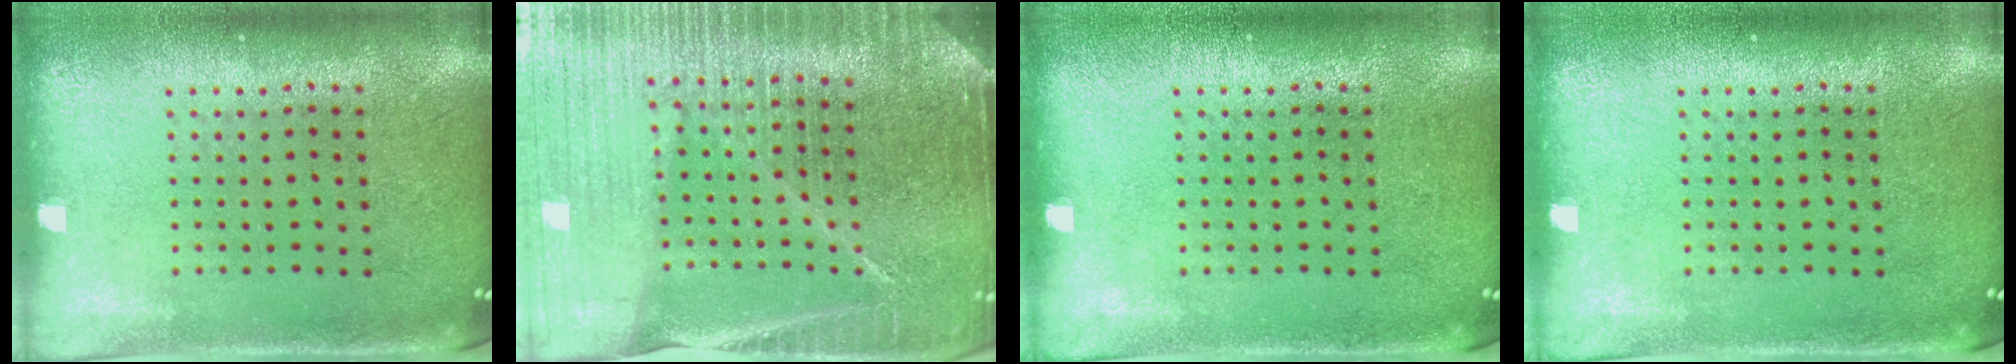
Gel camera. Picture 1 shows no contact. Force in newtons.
{"total": 5.3, "press": 4.7, "slide": 2.4}
{"total": 0.0}
{"total": 0.0}